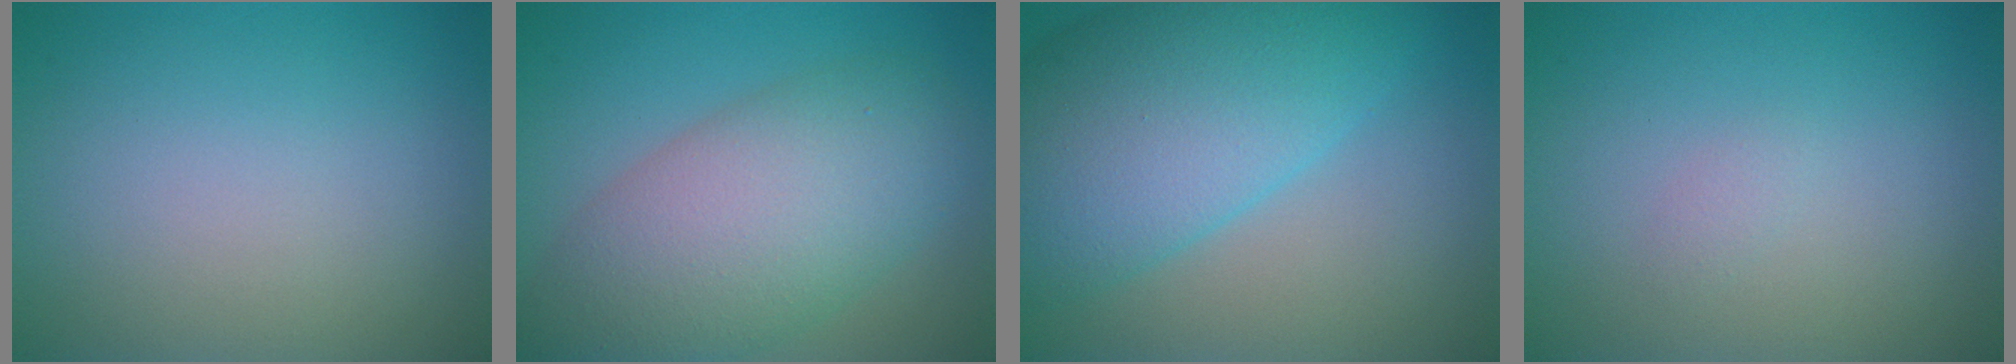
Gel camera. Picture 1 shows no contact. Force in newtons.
{"total": 9.0, "press": 9.0, "slide": 0.4}
{"total": 10.9, "press": 10.9, "slide": 0.3}
{"total": 0.5, "press": 0.5, "slide": 0.0}